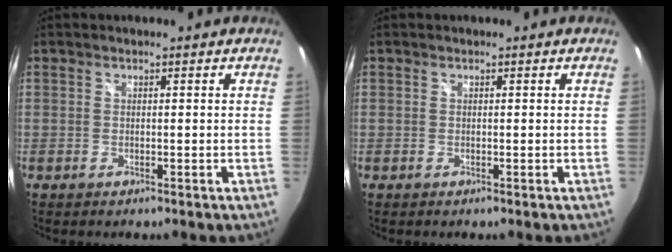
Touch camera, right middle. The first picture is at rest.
{"total": 0.0}